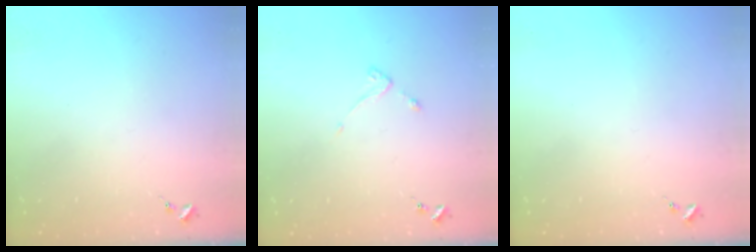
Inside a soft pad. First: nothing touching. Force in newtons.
{"total": 2.6, "press": 2.6, "slide": 0.5}
{"total": 0.0}